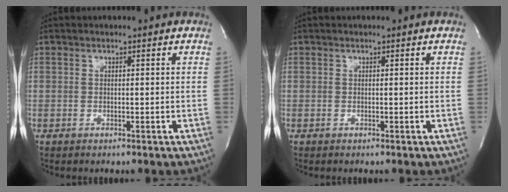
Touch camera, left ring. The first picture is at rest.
{"total": 0.0}